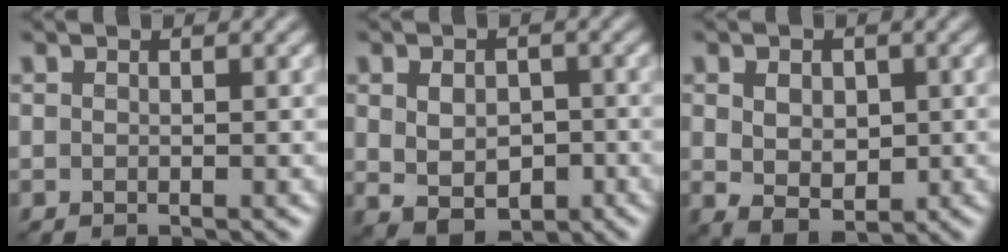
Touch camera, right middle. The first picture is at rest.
{"total": 4.2, "force": [-0.5, 3.0, 2.9], "torque": [-0.052, -0.006, -0.001]}
{"total": 3.4, "force": [0.0, 2.5, 2.4], "torque": [-0.044, 0.000, 0.006]}